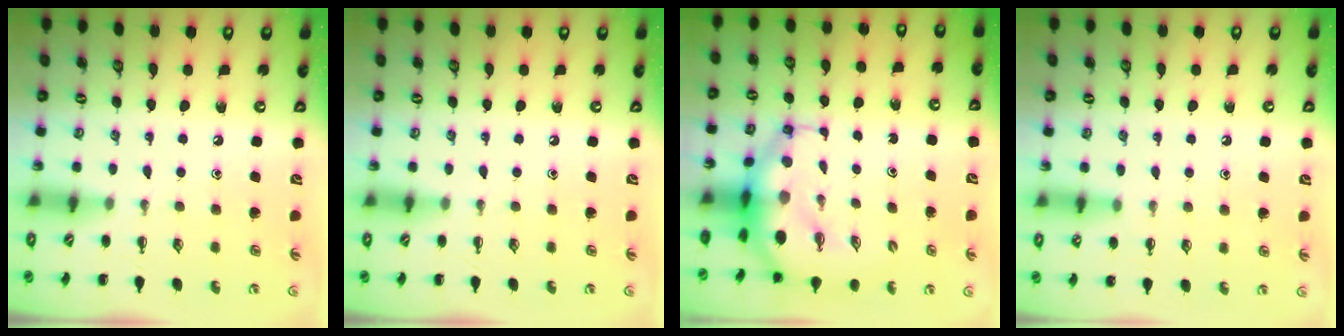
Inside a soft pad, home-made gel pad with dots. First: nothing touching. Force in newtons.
{"total": 0.0}
{"total": 9.3, "press": 9.0, "slide": 2.3}
{"total": 5.6, "press": 5.3, "slide": 2.0}